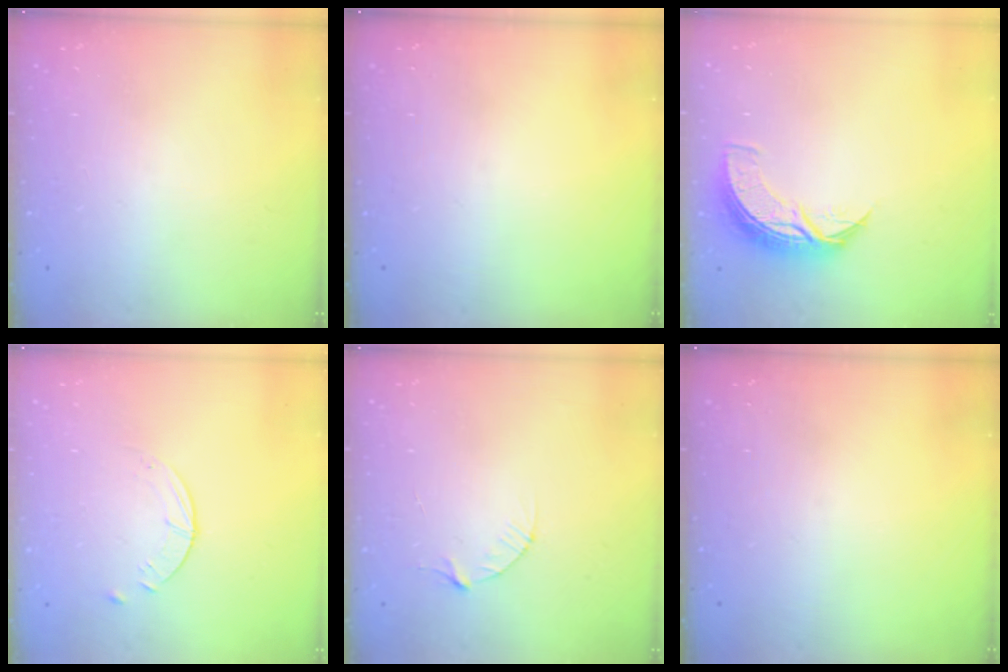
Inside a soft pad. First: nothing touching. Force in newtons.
{"total": 0.0}
{"total": 8.2, "press": 8.2, "slide": 0.0}
{"total": 2.6, "press": 2.5, "slide": 0.3}
{"total": 4.1, "press": 4.1, "slide": 0.4}
{"total": 0.0}